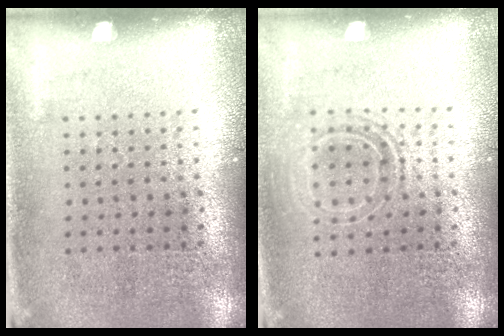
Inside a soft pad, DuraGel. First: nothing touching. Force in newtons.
{"total": 1.5, "press": 1.2, "slide": 0.9}